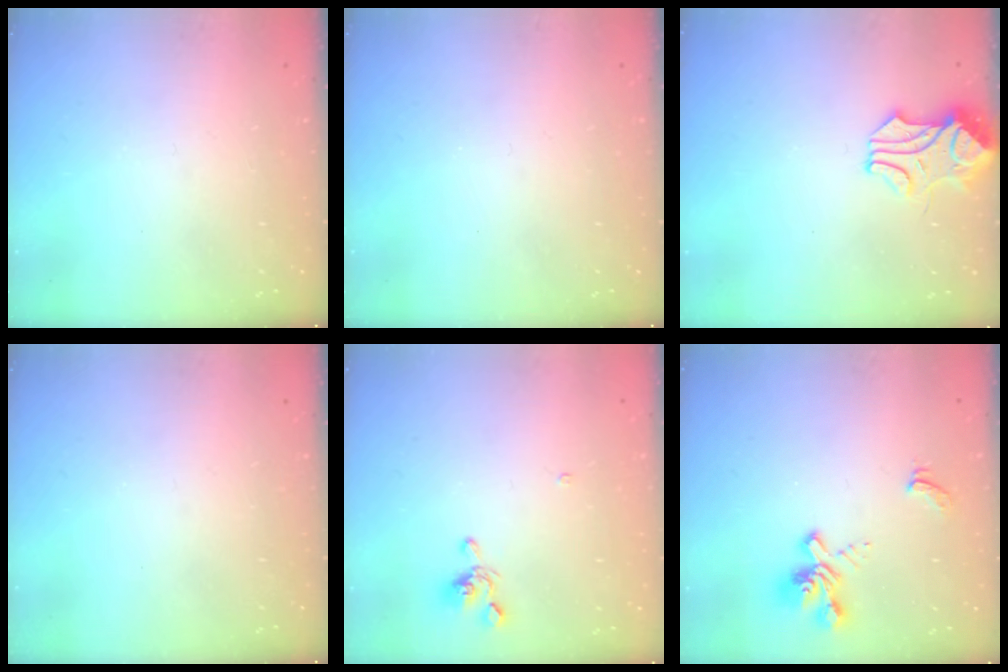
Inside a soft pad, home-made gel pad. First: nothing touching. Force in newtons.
{"total": 0.0}
{"total": 1.1, "press": 1.0, "slide": 0.3}
{"total": 0.0}
{"total": 0.7, "press": 0.3, "slide": 0.6}
{"total": 2.9, "press": 2.7, "slide": 1.2}